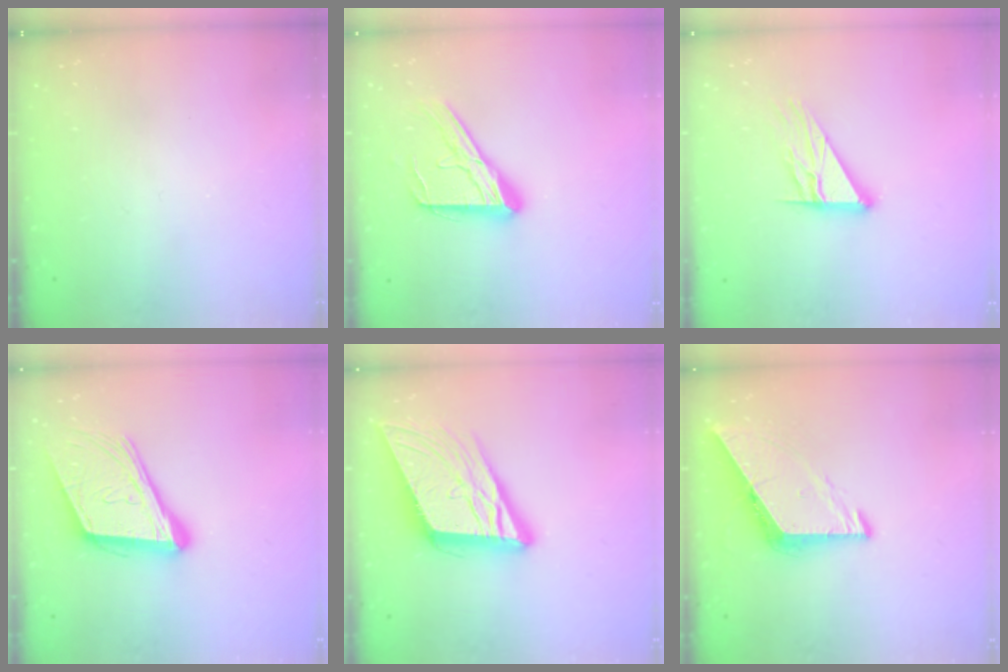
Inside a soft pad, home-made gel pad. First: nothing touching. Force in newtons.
{"total": 15.7, "press": 15.7, "slide": 1.5}
{"total": 11.7, "press": 11.7, "slide": 0.9}
{"total": 18.8, "press": 18.4, "slide": 4.2}
{"total": 18.0, "press": 17.6, "slide": 3.8}
{"total": 7.0, "press": 7.0, "slide": 0.5}